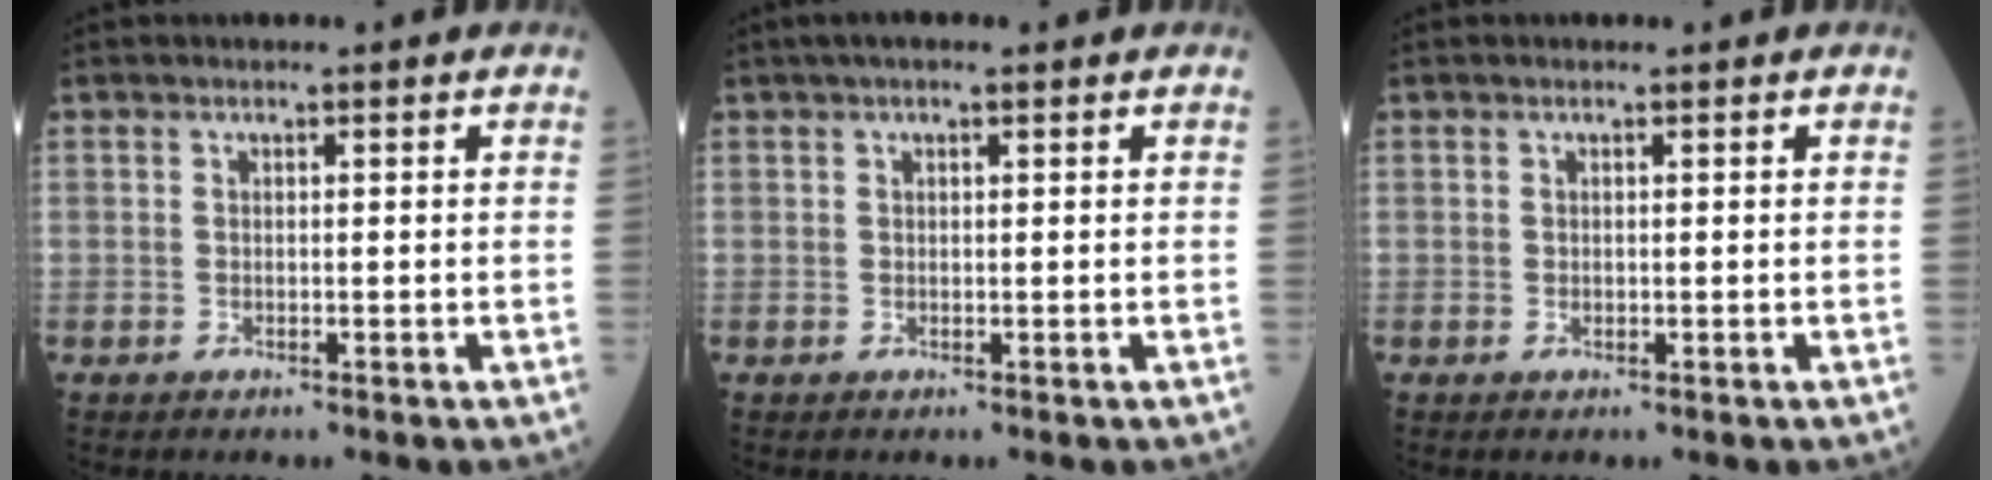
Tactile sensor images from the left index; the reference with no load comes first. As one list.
[{"total": 2.5, "force": [1.5, 0.6, 1.9], "torque": [-0.031, 0.020, 0.023]}, {"total": 0.0}]